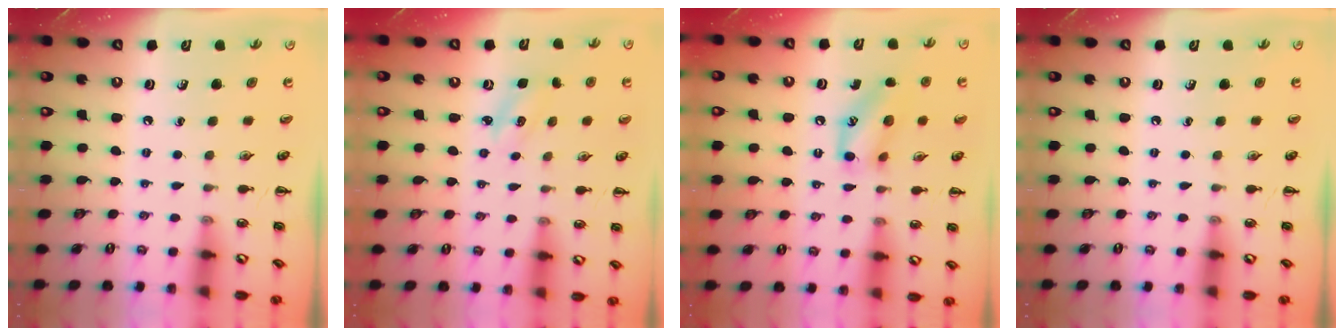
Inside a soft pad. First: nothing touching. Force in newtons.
{"total": 2.8, "press": 2.7, "slide": 0.7}
{"total": 13.1, "press": 12.9, "slide": 2.2}
{"total": 0.0}